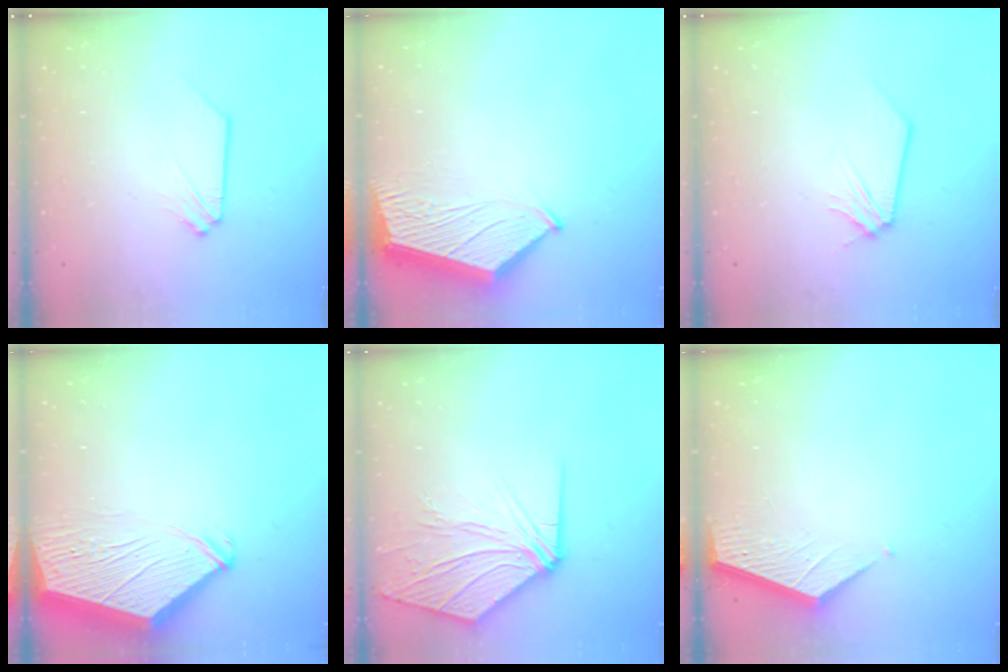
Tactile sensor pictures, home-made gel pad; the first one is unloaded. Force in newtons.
{"total": 6.2, "press": 6.2, "slide": 0.8}
{"total": 0.0}
{"total": 7.6, "press": 7.6, "slide": 0.8}
{"total": 10.6, "press": 10.6, "slide": 0.7}
{"total": 3.8, "press": 3.8, "slide": 0.4}